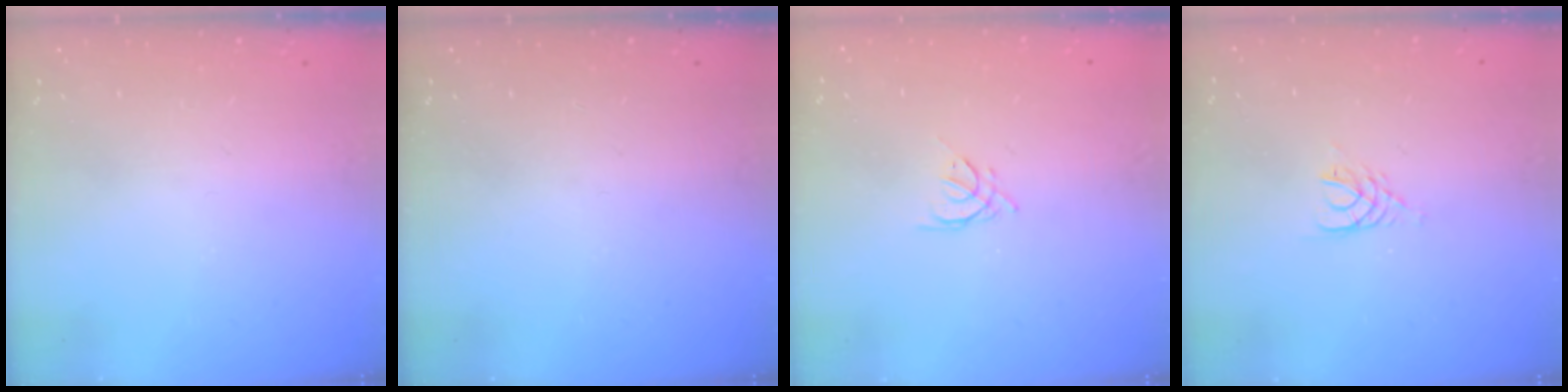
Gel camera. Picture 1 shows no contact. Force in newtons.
{"total": 0.0}
{"total": 2.5, "press": 2.4, "slide": 0.5}
{"total": 3.0, "press": 2.9, "slide": 0.4}